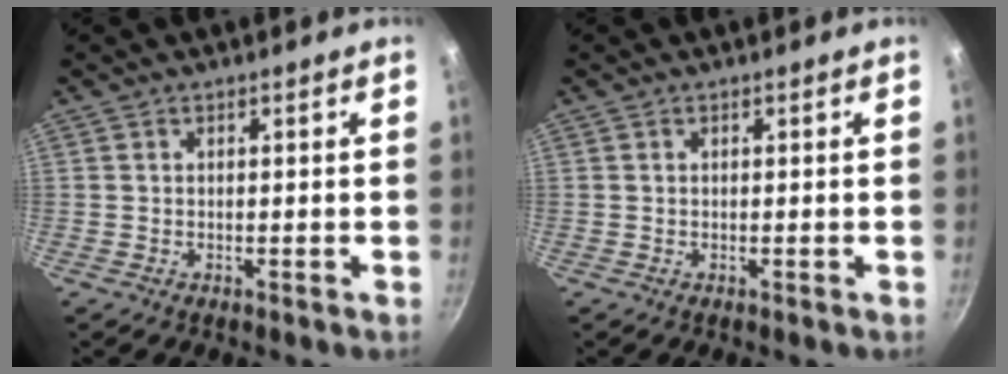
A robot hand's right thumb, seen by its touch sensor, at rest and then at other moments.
{"total": 0.0}